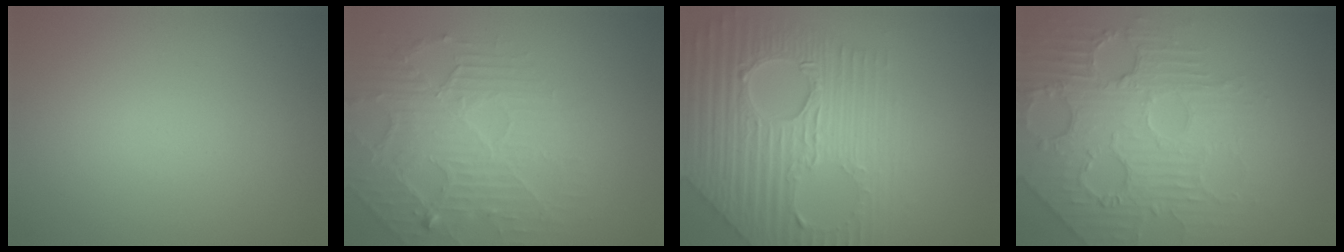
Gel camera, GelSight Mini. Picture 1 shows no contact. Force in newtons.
{"total": 4.2, "press": 3.8, "slide": 1.6}
{"total": 9.1, "press": 6.1, "slide": 6.7}
{"total": 6.9, "press": 5.3, "slide": 4.4}